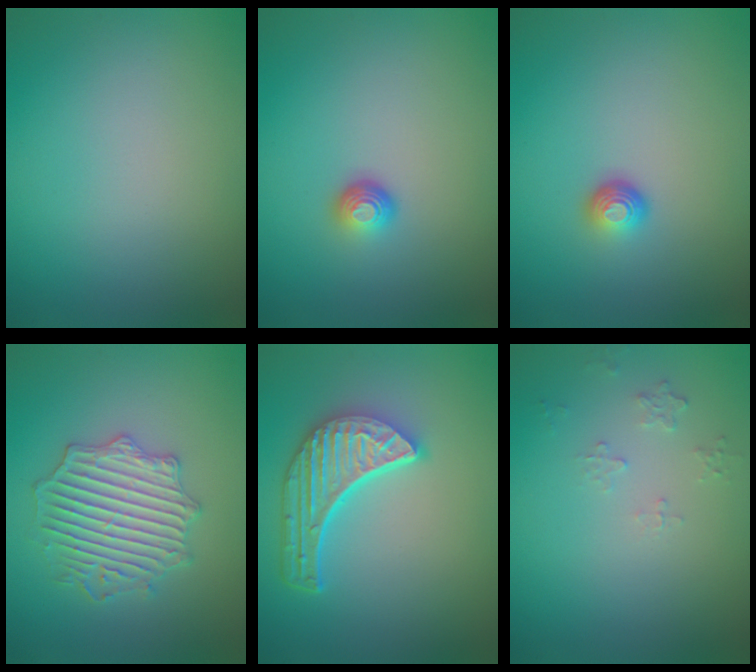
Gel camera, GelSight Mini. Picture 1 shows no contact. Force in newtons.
{"total": 1.8, "press": 1.1, "slide": 1.4}
{"total": 1.8, "press": 1.1, "slide": 1.4}
{"total": 4.1, "press": 4.1, "slide": 0.6}
{"total": 5.9, "press": 4.5, "slide": 3.8}
{"total": 0.7, "press": 0.5, "slide": 0.5}